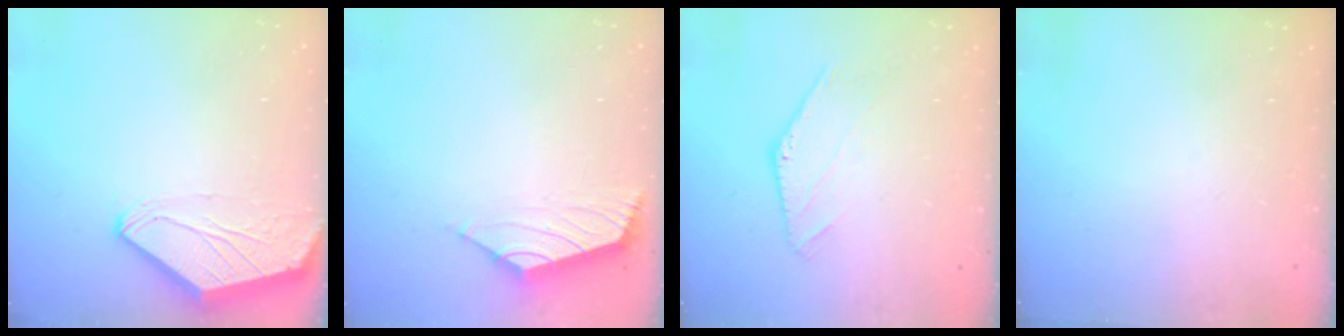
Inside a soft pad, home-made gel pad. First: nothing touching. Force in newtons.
{"total": 2.3, "press": 2.2, "slide": 0.6}
{"total": 0.0}
{"total": 0.0}